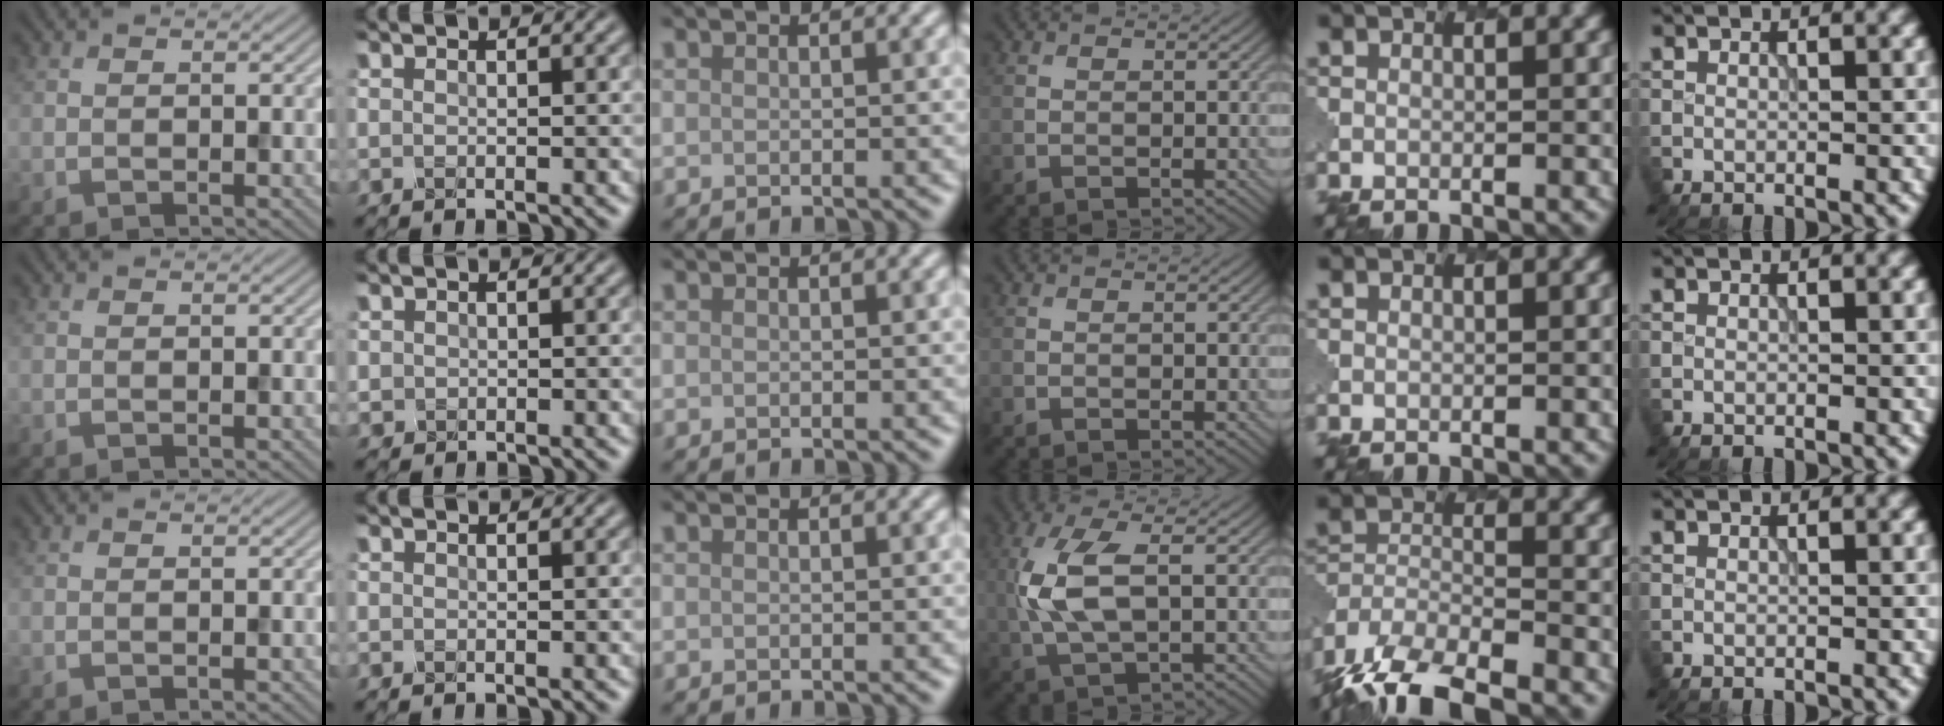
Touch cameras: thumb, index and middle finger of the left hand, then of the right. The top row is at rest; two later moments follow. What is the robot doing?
{"motion": "extract", "object": "pen bag"}